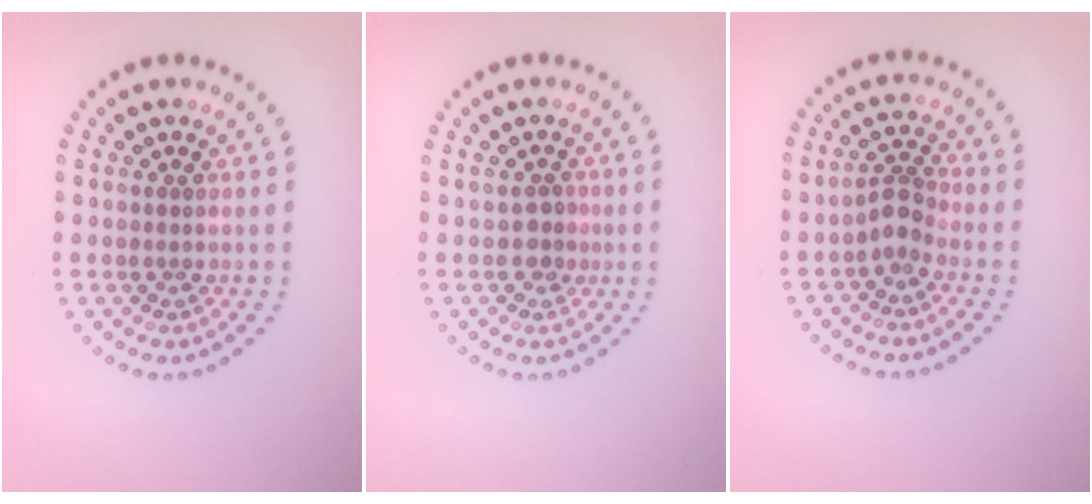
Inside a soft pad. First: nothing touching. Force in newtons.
{"total": 1.5, "press": 1.3, "slide": 0.9}
{"total": 2.1, "press": 1.5, "slide": 1.5}